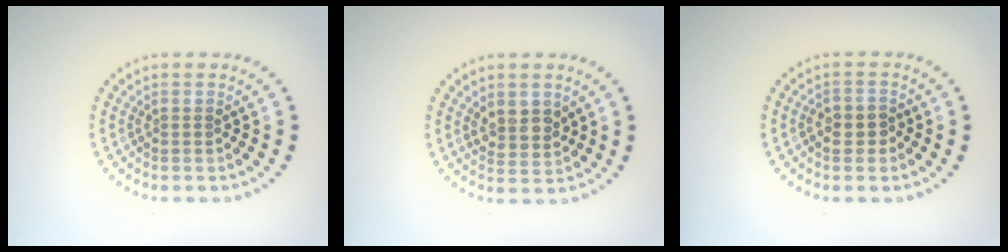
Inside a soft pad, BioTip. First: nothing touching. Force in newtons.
{"total": 2.3, "press": 2.1, "slide": 0.9}
{"total": 2.1, "press": 2.0, "slide": 0.6}